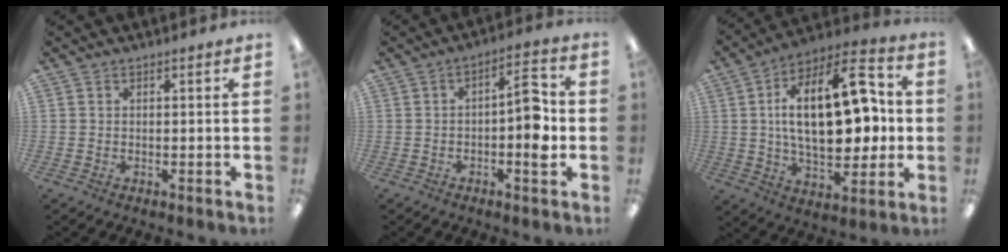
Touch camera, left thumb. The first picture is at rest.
{"total": 7.2, "force": [-1.4, 2.4, 6.7], "torque": [-0.096, 0.014, -0.025]}
{"total": 24.7, "force": [2.7, 13.0, 20.8], "torque": [-0.341, 0.003, 0.041]}